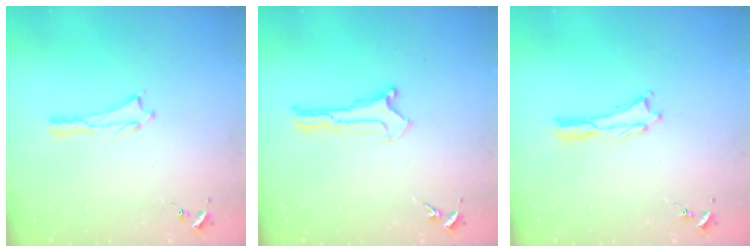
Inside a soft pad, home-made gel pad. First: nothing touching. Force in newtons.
{"total": 0.0}
{"total": 0.0}